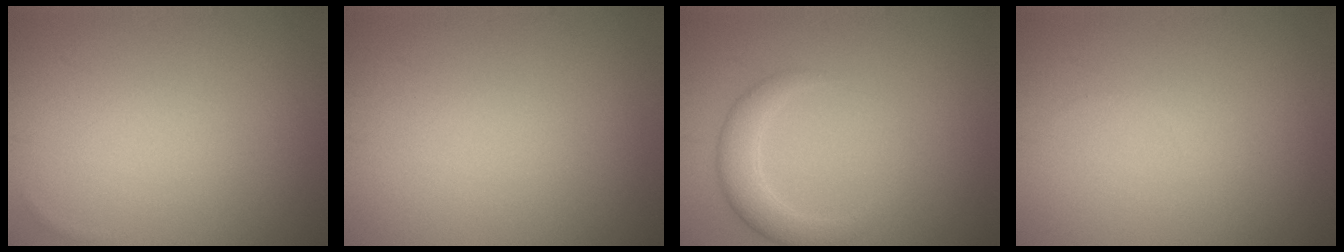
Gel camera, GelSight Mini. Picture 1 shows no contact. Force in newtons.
{"total": 0.0}
{"total": 2.6, "press": 2.6, "slide": 0.2}
{"total": 0.0}